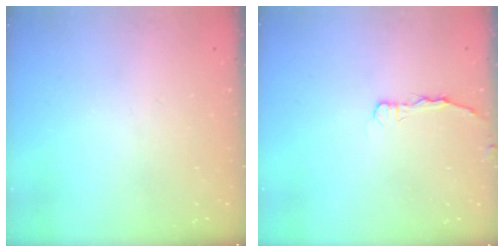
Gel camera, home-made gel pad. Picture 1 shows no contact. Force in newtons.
{"total": 2.9, "press": 2.9, "slide": 0.4}